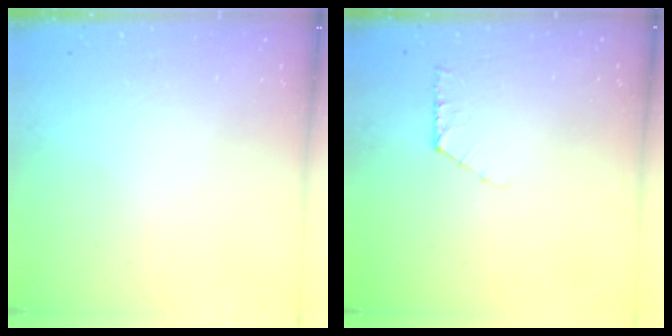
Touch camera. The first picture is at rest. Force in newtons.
{"total": 6.1, "press": 6.1, "slide": 0.6}